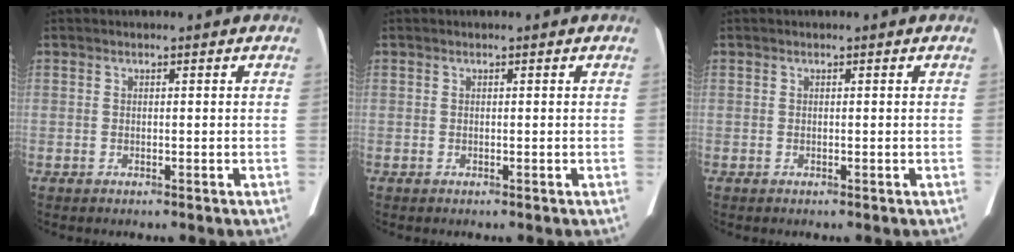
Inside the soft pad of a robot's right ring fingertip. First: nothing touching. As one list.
[{"total": 0.0}, {"total": 0.0}]